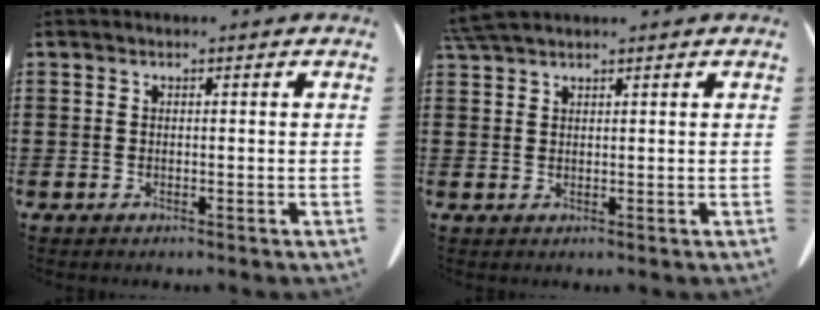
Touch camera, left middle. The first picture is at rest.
{"total": 3.0, "force": [2.6, 0.3, 1.4], "torque": [-0.036, 0.000, 0.051]}